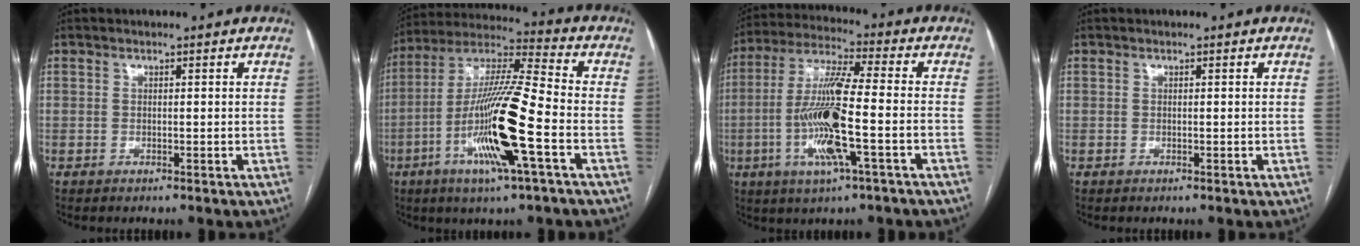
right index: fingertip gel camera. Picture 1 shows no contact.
{"total": 17.5, "force": [-5.6, 0.7, 16.6], "torque": [-0.330, -0.011, -0.105]}
{"total": 13.9, "force": [-3.5, 0.8, 13.4], "torque": [-0.272, -0.007, -0.069]}
{"total": 0.0}